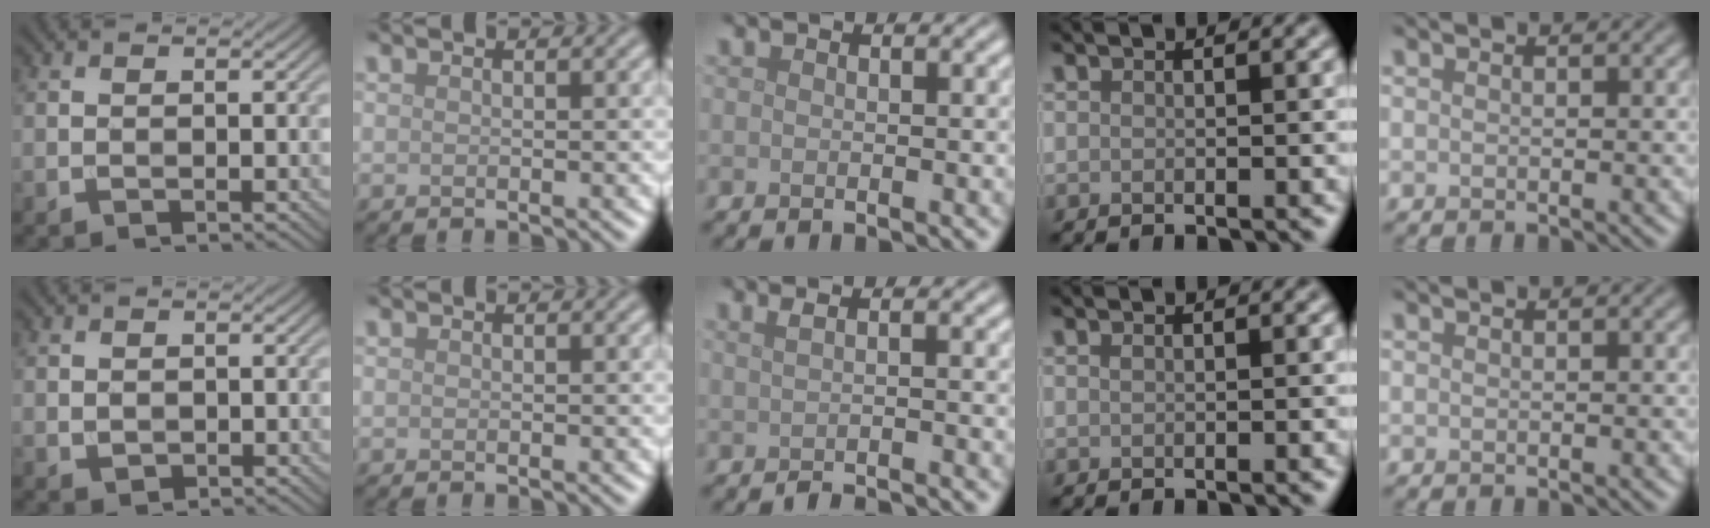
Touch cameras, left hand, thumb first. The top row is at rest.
{"thumb": {"total": 1.2, "force": [0.2, 1.0, 0.6], "torque": [-0.017, -0.004, 0.008]}, "middle": {"total": 2.0, "force": [-0.8, 0.6, 1.7], "torque": [-0.016, -0.007, -0.017]}}